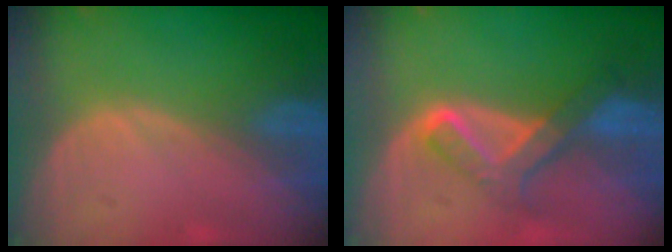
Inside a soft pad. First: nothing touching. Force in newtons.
{"total": 6.1, "press": 5.8, "slide": 1.8}